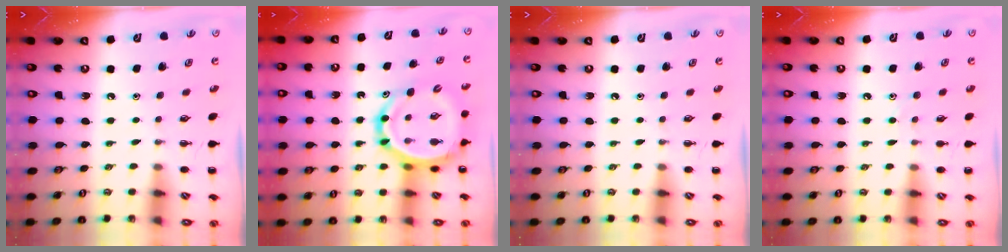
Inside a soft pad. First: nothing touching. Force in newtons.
{"total": 13.7, "press": 13.1, "slide": 4.0}
{"total": 0.0}
{"total": 5.8, "press": 5.3, "slide": 2.3}